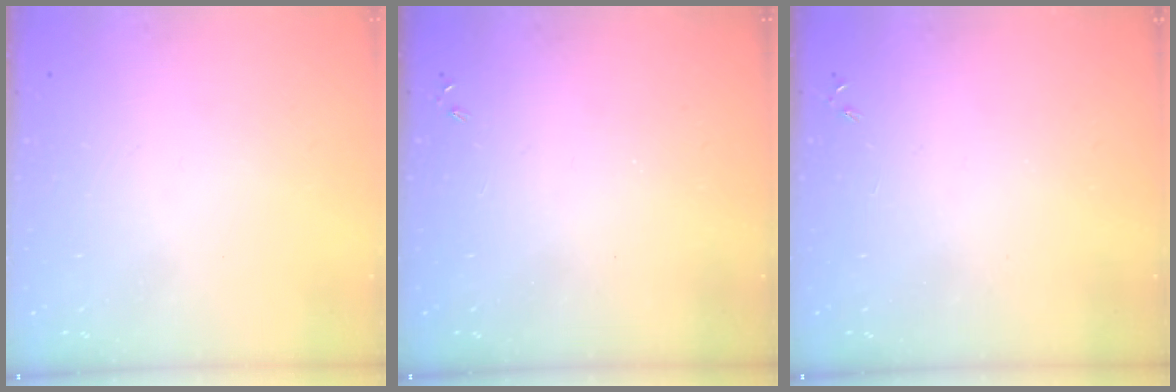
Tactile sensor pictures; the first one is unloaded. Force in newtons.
{"total": 0.0}
{"total": 0.0}